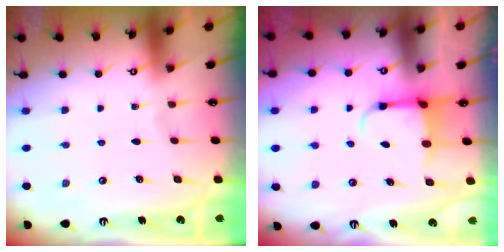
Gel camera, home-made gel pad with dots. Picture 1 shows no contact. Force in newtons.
{"total": 3.8, "press": 3.7, "slide": 1.1}